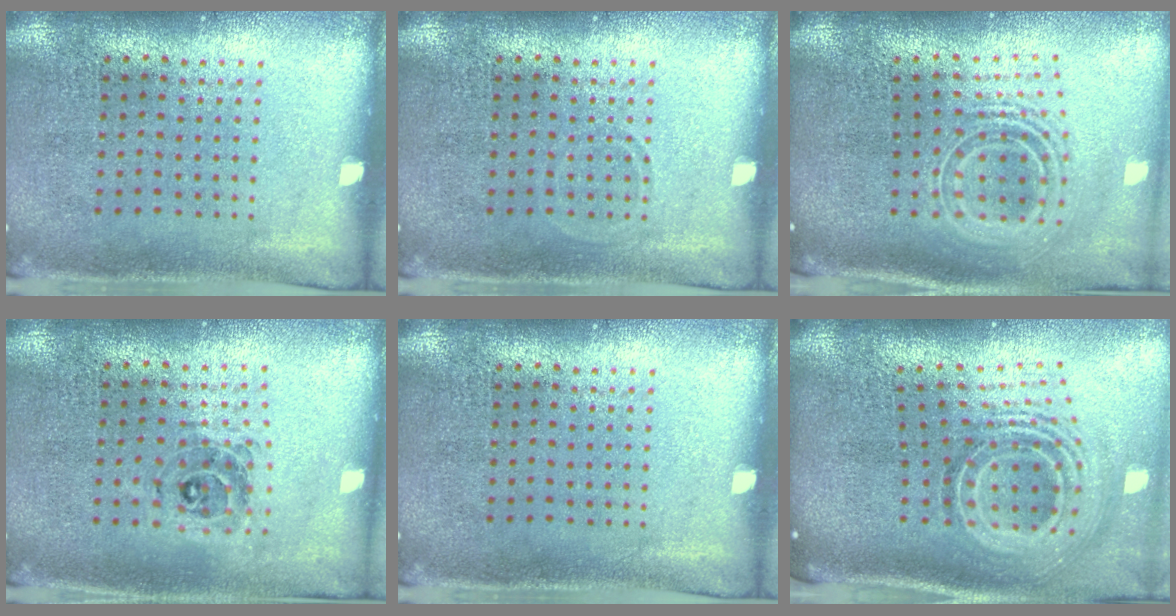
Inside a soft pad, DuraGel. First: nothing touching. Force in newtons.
{"total": 0.6, "press": 0.5, "slide": 0.2}
{"total": 2.4, "press": 1.7, "slide": 1.7}
{"total": 0.7, "press": 0.7, "slide": 0.2}
{"total": 0.0}
{"total": 2.4, "press": 1.6, "slide": 1.7}